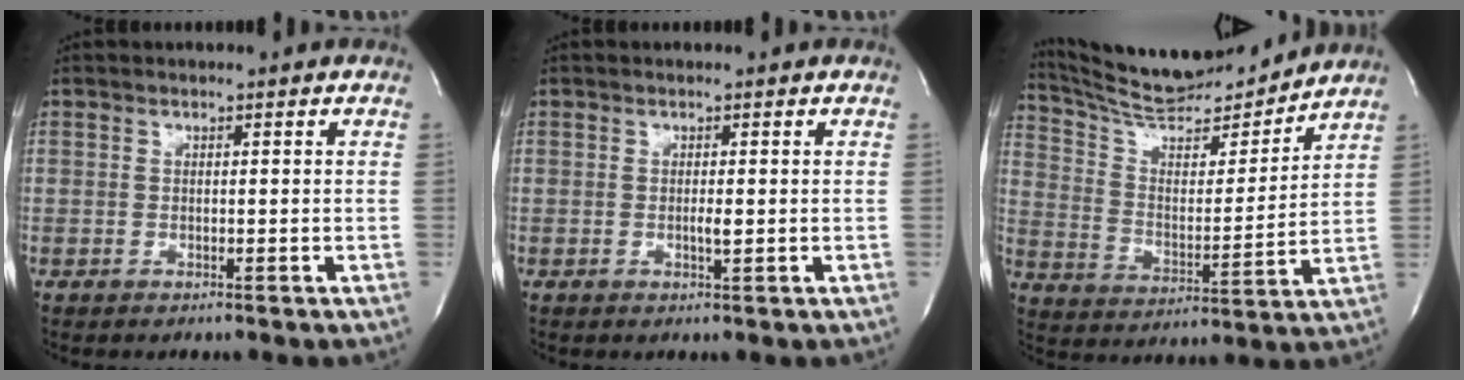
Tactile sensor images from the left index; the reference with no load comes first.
{"total": 1.1, "force": [-0.1, 0.0, 1.0], "torque": [-0.023, -0.003, -0.002]}
{"total": 17.1, "force": [16.2, 1.6, 5.2], "torque": [-0.102, -0.005, 0.271]}